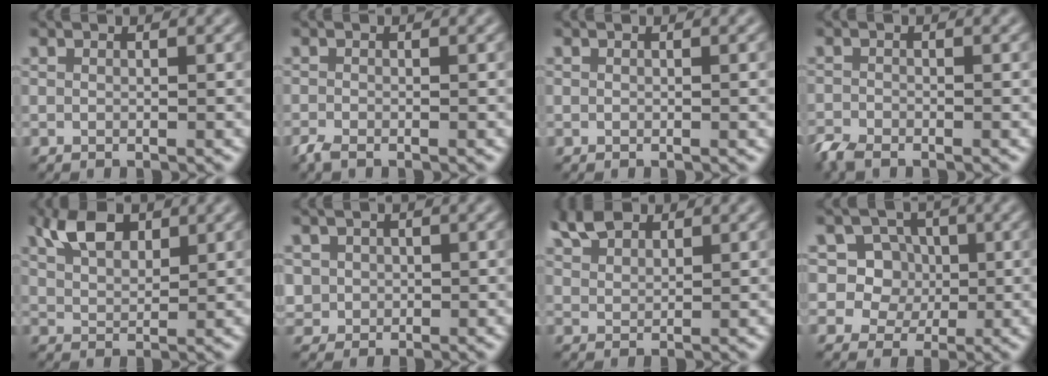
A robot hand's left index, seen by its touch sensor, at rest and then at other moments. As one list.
[{"total": 1.2, "force": [-1.0, 0.3, 0.6], "torque": [-0.016, -0.005, -0.024]}, {"total": 0.9, "force": [0.0, 0.4, 0.8], "torque": [-0.008, -0.004, 0.000]}, {"total": 1.9, "force": [-1.7, 0.6, 0.8], "torque": [-0.017, -0.006, -0.041]}, {"total": 4.4, "force": [2.6, 2.3, 2.6], "torque": [-0.053, 0.010, 0.048]}, {"total": 1.8, "force": [0.2, 1.7, 0.2], "torque": [0.000, 0.001, 0.017]}, {"total": 3.3, "force": [2.6, 1.4, 1.3], "torque": [-0.028, 0.014, 0.053]}, {"total": 7.5, "force": [2.3, 6.6, 2.7], "torque": [-0.046, 0.025, 0.026]}]